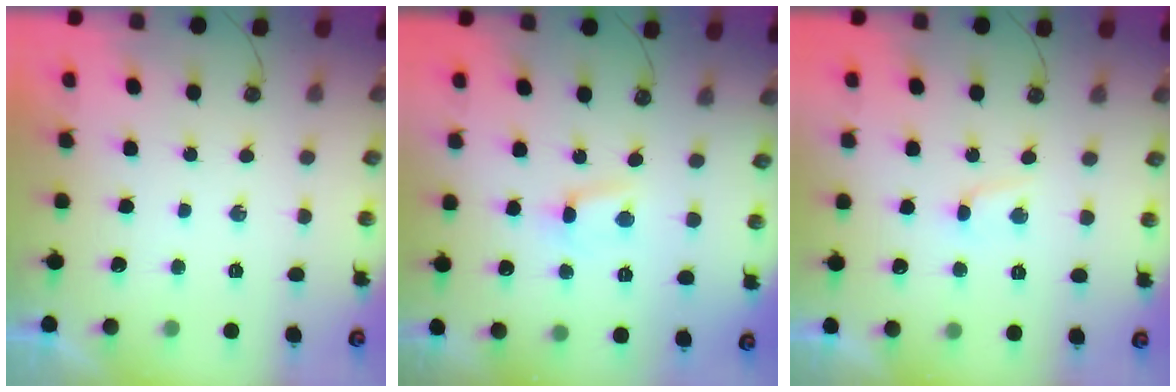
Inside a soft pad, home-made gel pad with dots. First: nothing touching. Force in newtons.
{"total": 0.5, "press": 0.3, "slide": 0.4}
{"total": 1.7, "press": 1.7, "slide": 0.3}